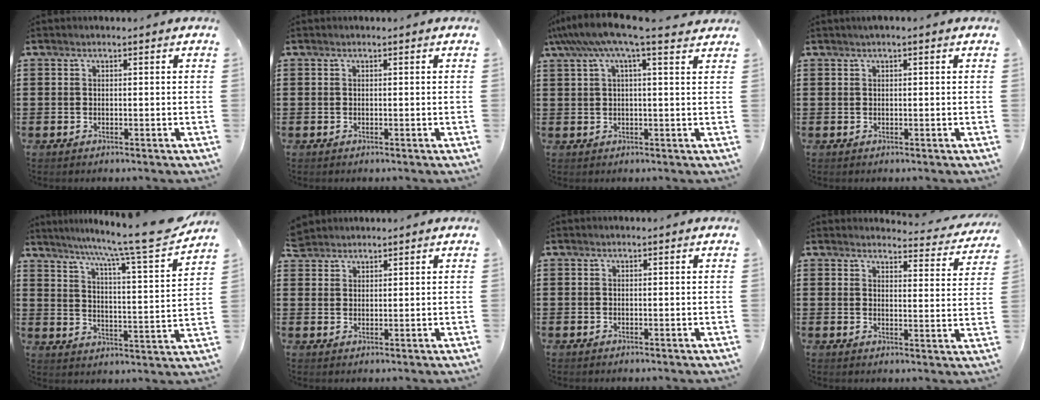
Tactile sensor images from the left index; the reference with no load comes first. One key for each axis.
{"total": 0.0}
{"total": 6.7, "fx": 4.6, "fy": 0.5, "fz": 4.9, "tx": -0.110, "ty": -0.009, "tz": 0.079}
{"total": 0.6, "fx": 0.4, "fy": 0.0, "fz": 0.5, "tx": -0.009, "ty": 0.000, "tz": 0.007}
{"total": 9.1, "fx": 7.8, "fy": -0.9, "fz": 4.6, "tx": -0.103, "ty": -0.065, "tz": 0.121}
{"total": 2.3, "fx": 2.1, "fy": 0.7, "fz": -0.1, "tx": -0.005, "ty": 0.002, "tz": 0.044}
{"total": 0.0}
{"total": 3.6, "fx": 3.5, "fy": 0.3, "fz": 0.8, "tx": -0.023, "ty": -0.024, "tz": 0.060}